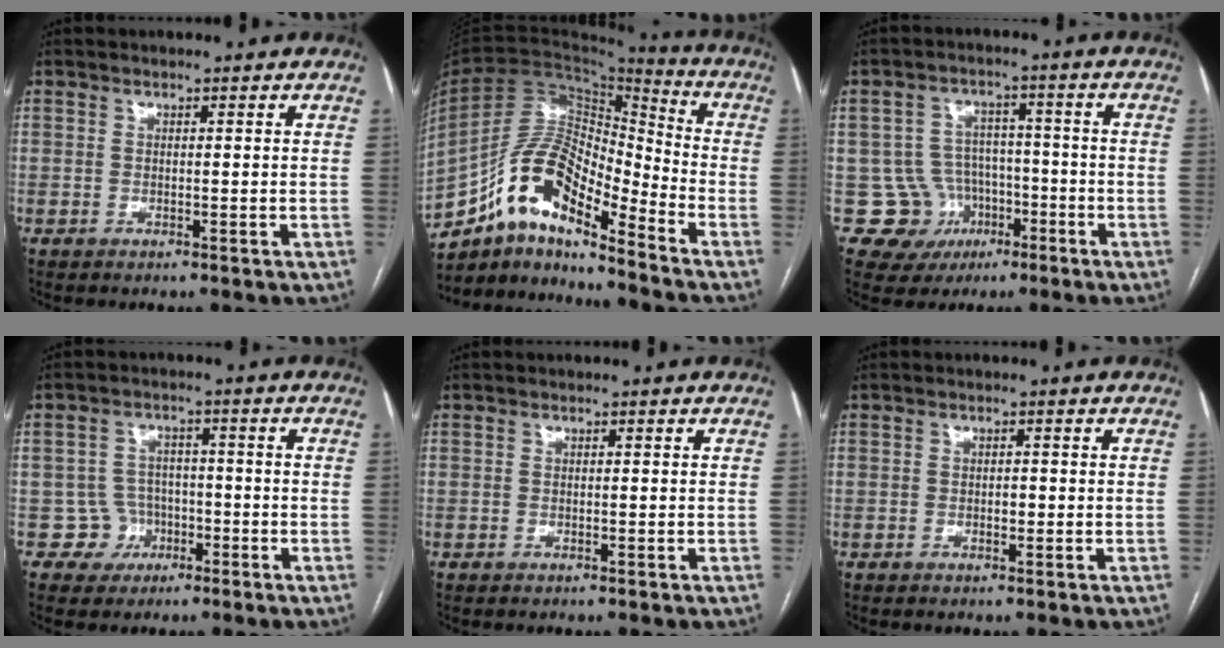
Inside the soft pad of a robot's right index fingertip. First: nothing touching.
{"total": 14.4, "force": [-10.0, 3.8, 9.7], "torque": [-0.180, 0.034, -0.179]}
{"total": 8.3, "force": [-3.0, 7.7, 0.4], "torque": [0.001, 0.021, -0.036]}
{"total": 4.5, "force": [-1.8, 4.1, -0.2], "torque": [0.016, 0.018, -0.026]}
{"total": 0.0}
{"total": 1.1, "force": [-0.2, 0.5, 0.9], "torque": [-0.016, 0.001, -0.004]}